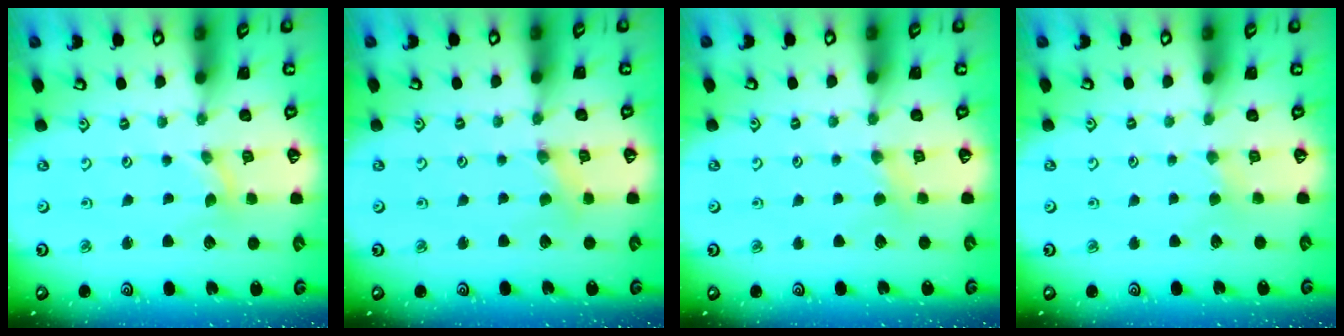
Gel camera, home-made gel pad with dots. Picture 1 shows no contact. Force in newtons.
{"total": 1.7, "press": 1.7, "slide": 0.4}
{"total": 2.1, "press": 2.1, "slide": 0.4}
{"total": 1.8, "press": 1.8, "slide": 0.3}